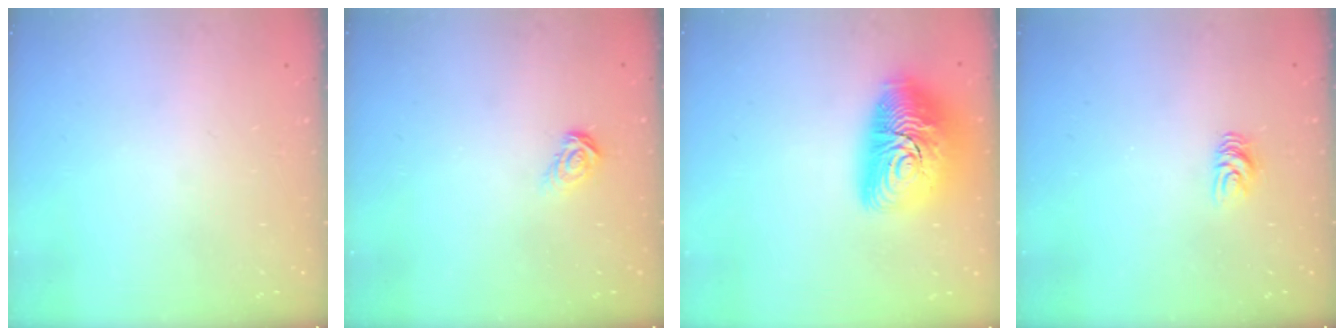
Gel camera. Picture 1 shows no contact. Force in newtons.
{"total": 4.3, "press": 4.3, "slide": 0.5}
{"total": 19.1, "press": 19.1, "slide": 1.5}
{"total": 5.3, "press": 5.3, "slide": 0.5}